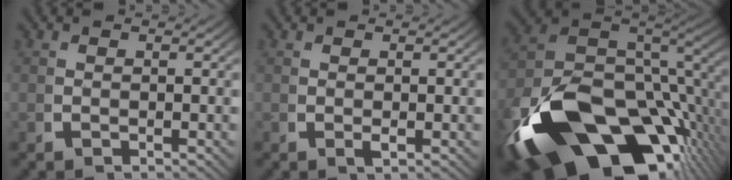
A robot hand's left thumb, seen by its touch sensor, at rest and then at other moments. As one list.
[{"total": 1.0, "force": [0.9, -0.2, 0.3], "torque": [-0.005, 0.007, 0.012]}, {"total": 23.0, "force": [-6.3, 13.0, 17.9], "torque": [-0.346, -0.057, -0.075]}]